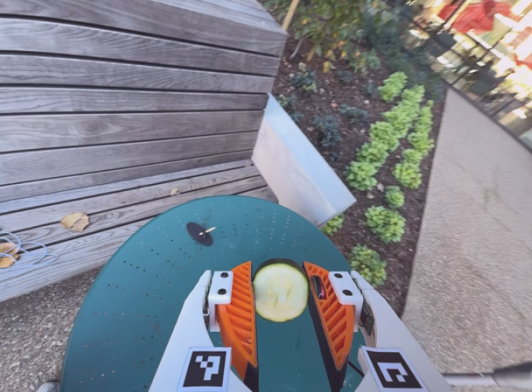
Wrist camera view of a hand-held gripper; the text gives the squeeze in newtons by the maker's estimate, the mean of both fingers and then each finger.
{"total": 11.8, "left": 11.9, "right": 11.6}